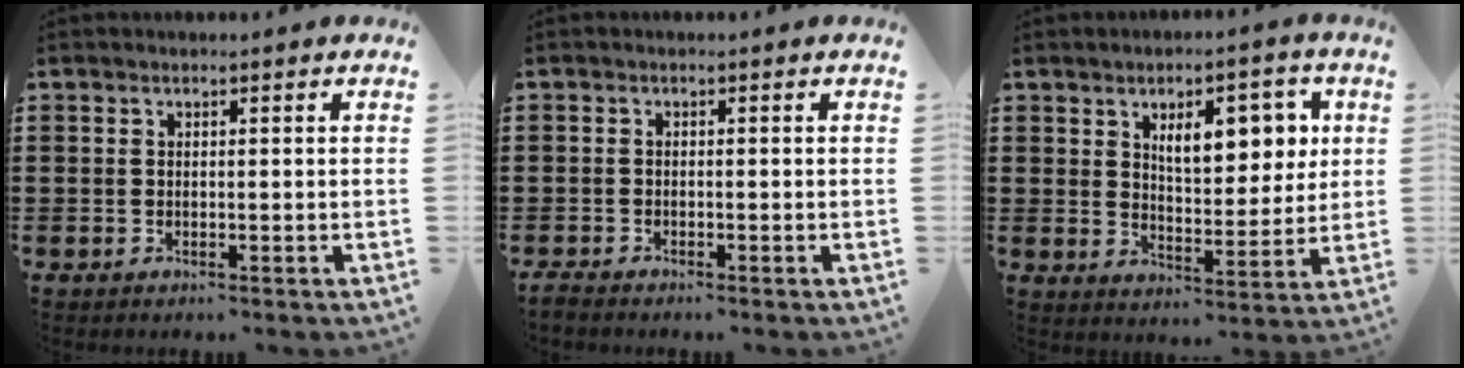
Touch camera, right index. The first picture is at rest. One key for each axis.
{"total": 1.2, "fx": -1.2, "fy": 0.1, "fz": 0.1, "tx": -0.004, "ty": -0.001, "tz": -0.024}
{"total": 8.3, "fx": 3.3, "fy": 4.0, "fz": 6.4, "tx": -0.098, "ty": -0.001, "tz": 0.049}